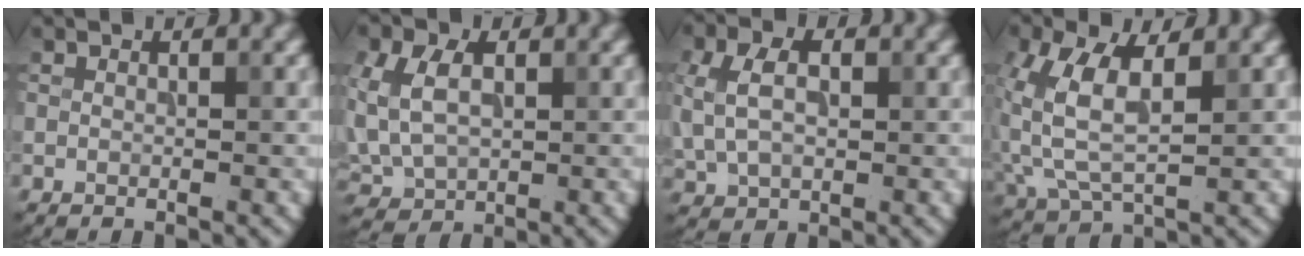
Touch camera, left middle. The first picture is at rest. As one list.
[{"total": 7.5, "force": [1.3, 5.1, 5.3], "torque": [-0.139, 0.008, 0.025]}, {"total": 5.1, "force": [0.9, 3.6, 3.6], "torque": [-0.089, 0.003, 0.023]}, {"total": 6.4, "force": [1.1, 3.4, 5.3], "torque": [-0.129, 0.007, 0.022]}]